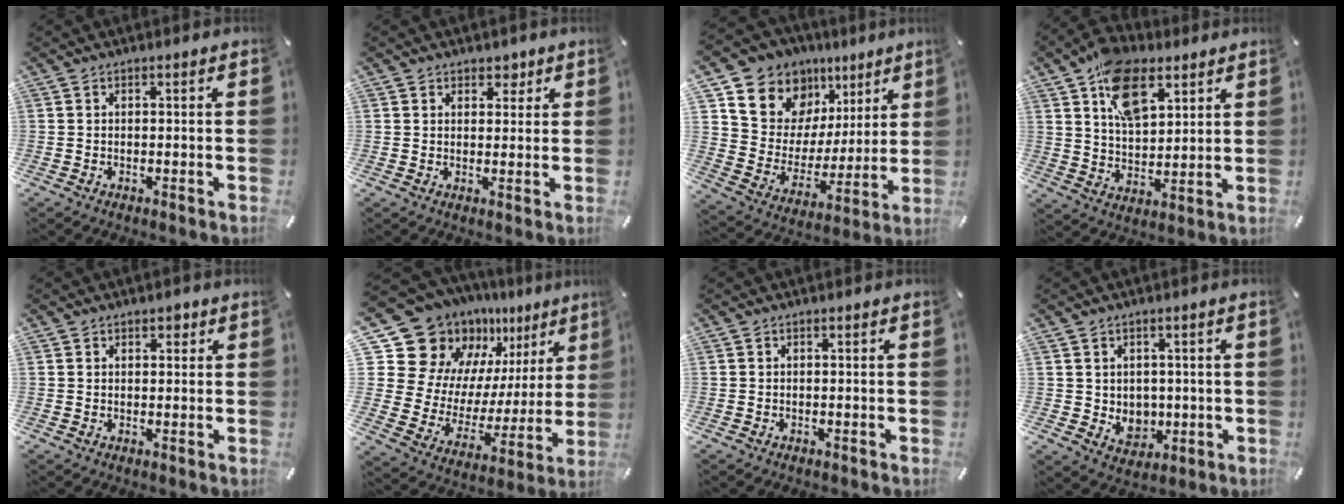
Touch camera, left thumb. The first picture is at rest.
{"total": 3.3, "force": [2.0, 2.5, 0.9], "torque": [0.009, -0.007, 0.029]}
{"total": 12.9, "force": [8.7, 9.4, 1.8], "torque": [-0.042, -0.082, 0.159]}
{"total": 13.9, "force": [7.6, 8.0, 8.4], "torque": [-0.142, -0.021, 0.138]}
{"total": 1.9, "force": [1.1, 1.4, 0.7], "torque": [0.000, -0.003, 0.015]}
{"total": 17.4, "force": [13.1, 10.6, 4.4], "torque": [-0.070, -0.130, 0.248]}
{"total": 0.0}
{"total": 5.3, "force": [1.1, 5.1, 1.2], "torque": [-0.003, -0.014, 0.022]}